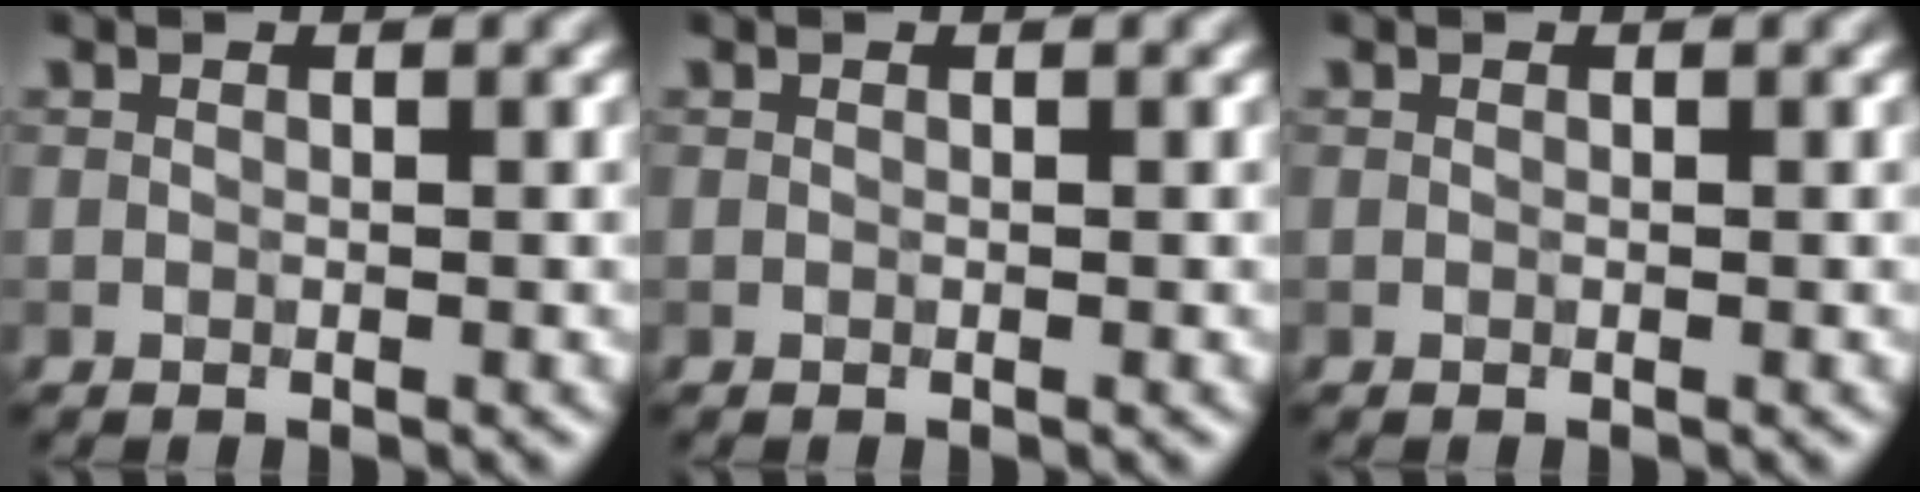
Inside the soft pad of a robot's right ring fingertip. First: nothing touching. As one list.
[{"total": 0.0}, {"total": 0.0}]